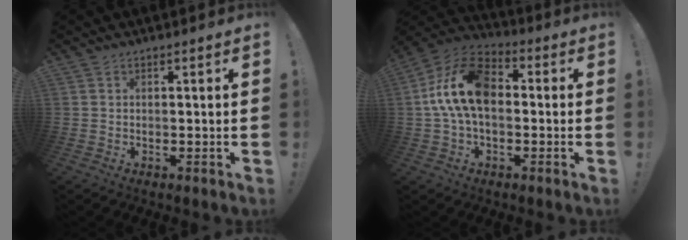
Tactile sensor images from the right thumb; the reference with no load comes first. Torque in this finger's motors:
{"motor_torque": [0.66, 1.48, 1.78, -0.41, 0.15]}